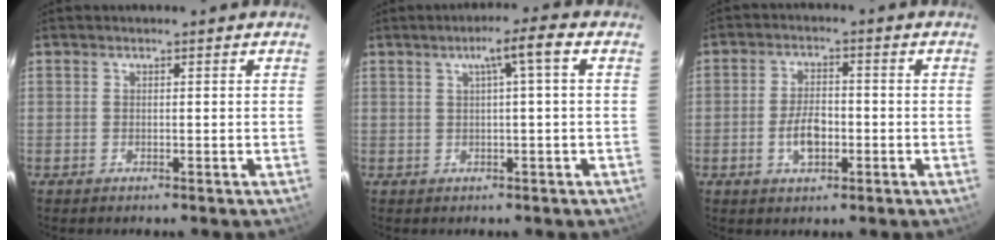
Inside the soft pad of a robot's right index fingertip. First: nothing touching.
{"total": 4.6, "force": [1.1, -0.3, 4.5], "torque": [-0.072, 0.011, 0.022]}
{"total": 5.0, "force": [-1.7, 2.8, 3.8], "torque": [-0.077, 0.005, -0.028]}